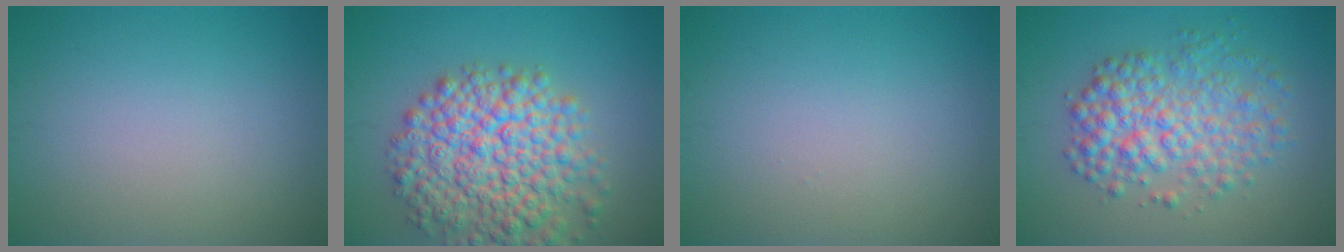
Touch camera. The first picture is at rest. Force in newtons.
{"total": 9.0, "press": 9.0, "slide": 0.4}
{"total": 0.0}
{"total": 5.6, "press": 5.6, "slide": 0.1}